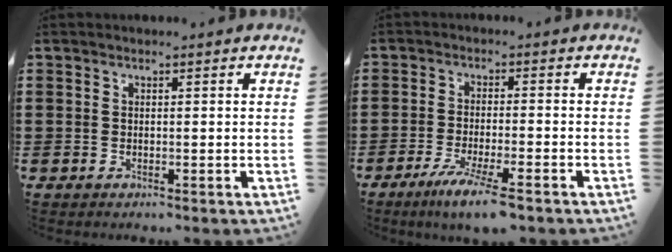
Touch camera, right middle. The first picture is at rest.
{"total": 5.9, "force": [-4.2, 0.1, 4.0], "torque": [-0.077, -0.017, -0.074]}